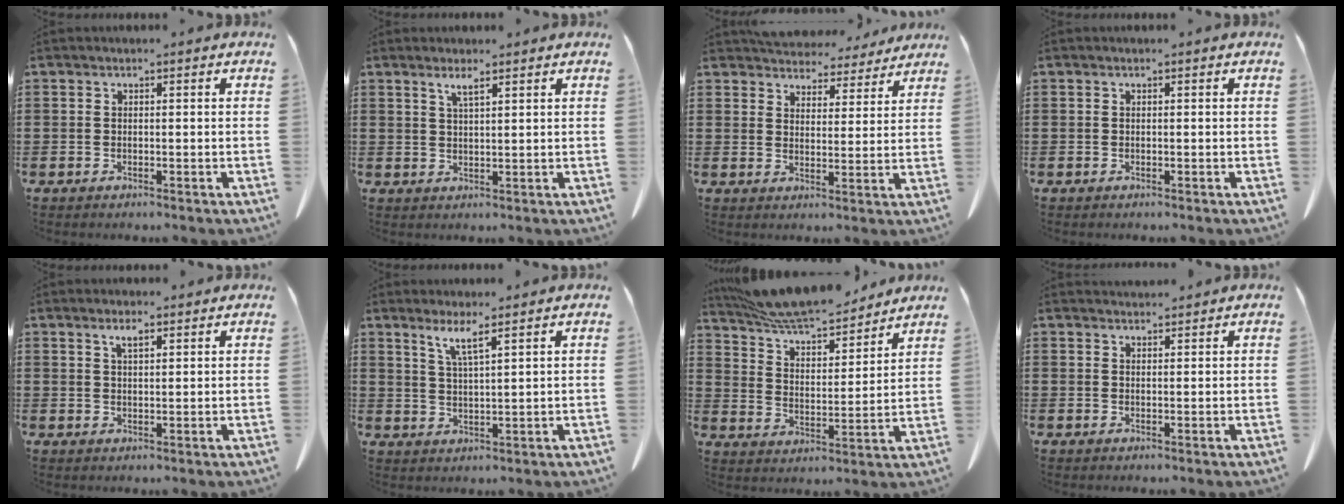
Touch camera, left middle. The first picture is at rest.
{"total": 2.4, "force": [1.7, 0.3, 1.6], "torque": [-0.035, 0.002, 0.030]}
{"total": 5.1, "force": [5.0, 1.0, 0.0], "torque": [-0.017, -0.030, 0.090]}
{"total": 0.0}
{"total": 2.4, "force": [1.7, 0.5, 1.5], "torque": [-0.025, -0.001, 0.028]}
{"total": 4.1, "force": [3.0, -0.2, 2.8], "torque": [-0.064, -0.004, 0.051]}
{"total": 8.3, "force": [7.7, 1.3, 2.8], "torque": [-0.088, -0.041, 0.138]}
{"total": 1.7, "force": [1.7, 0.2, 0.1], "torque": [-0.005, 0.001, 0.032]}